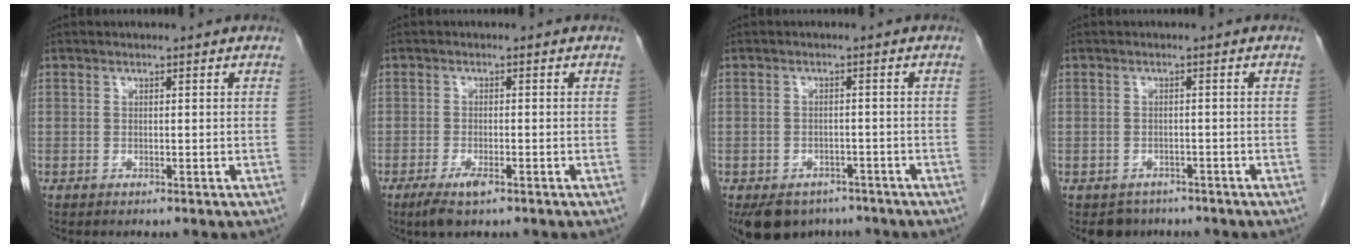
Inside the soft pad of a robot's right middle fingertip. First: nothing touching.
{"total": 3.5, "force": [-2.1, 0.8, 2.7], "torque": [-0.057, -0.005, -0.037]}
{"total": 7.8, "force": [-5.7, 4.8, 2.2], "torque": [-0.037, -0.003, -0.078]}
{"total": 3.3, "force": [-2.6, 2.1, 0.1], "torque": [-0.007, 0.002, -0.037]}